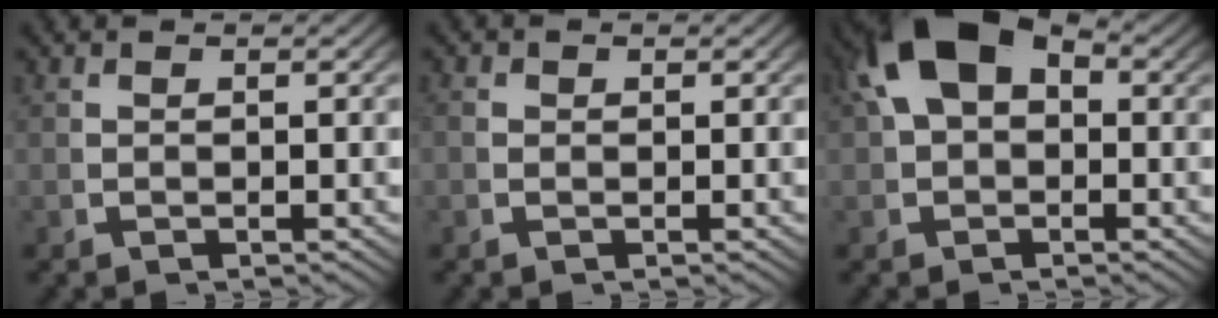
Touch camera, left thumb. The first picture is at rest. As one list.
[{"total": 0.7, "force": [0.0, 0.7, 0.2], "torque": [-0.010, -0.008, 0.004]}, {"total": 7.1, "force": [1.8, 4.6, 5.1], "torque": [-0.110, -0.002, 0.034]}]